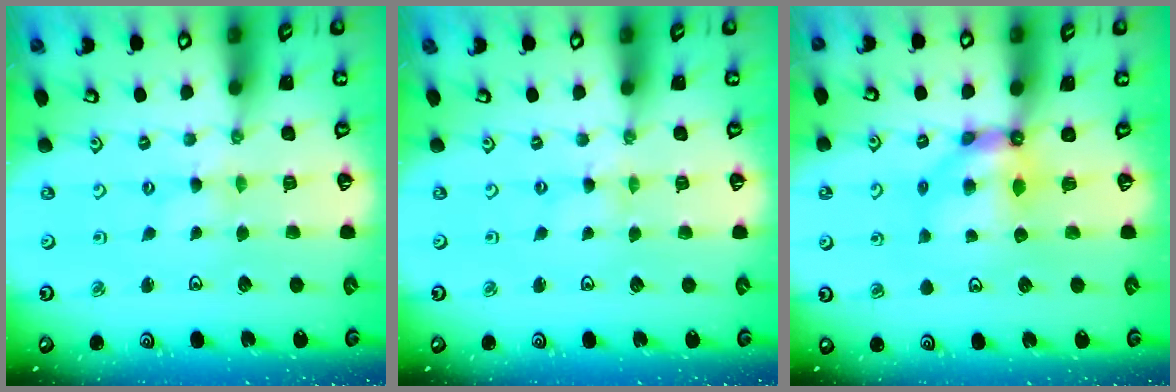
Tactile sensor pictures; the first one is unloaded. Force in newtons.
{"total": 0.0}
{"total": 6.4, "press": 6.3, "slide": 0.4}